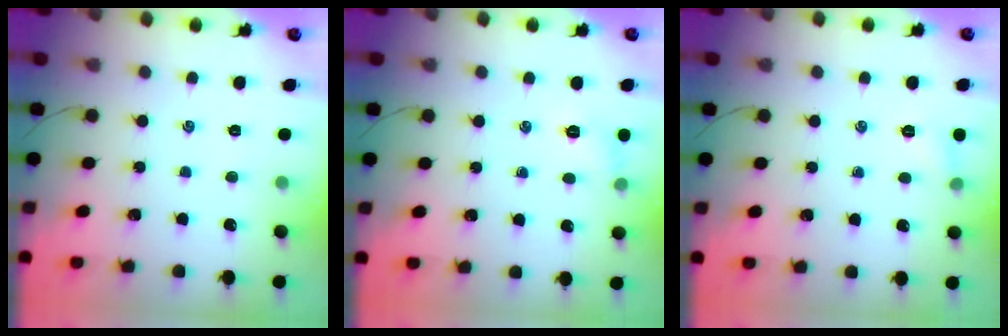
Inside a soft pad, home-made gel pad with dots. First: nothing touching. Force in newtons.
{"total": 6.4, "press": 6.1, "slide": 1.8}
{"total": 4.7, "press": 4.5, "slide": 1.5}